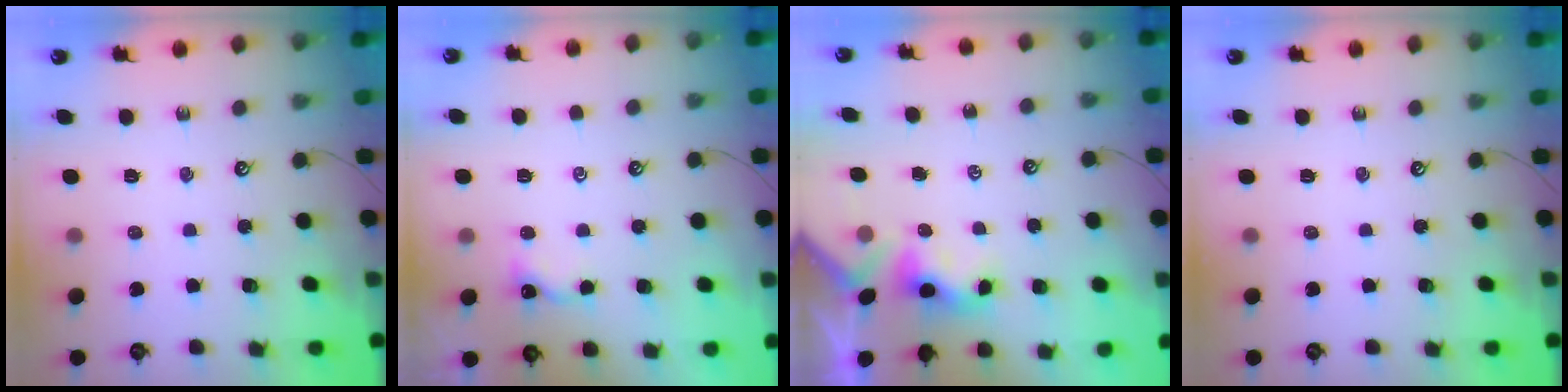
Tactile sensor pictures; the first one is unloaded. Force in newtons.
{"total": 1.3, "press": 1.3, "slide": 0.3}
{"total": 3.0, "press": 2.9, "slide": 0.6}
{"total": 0.0}